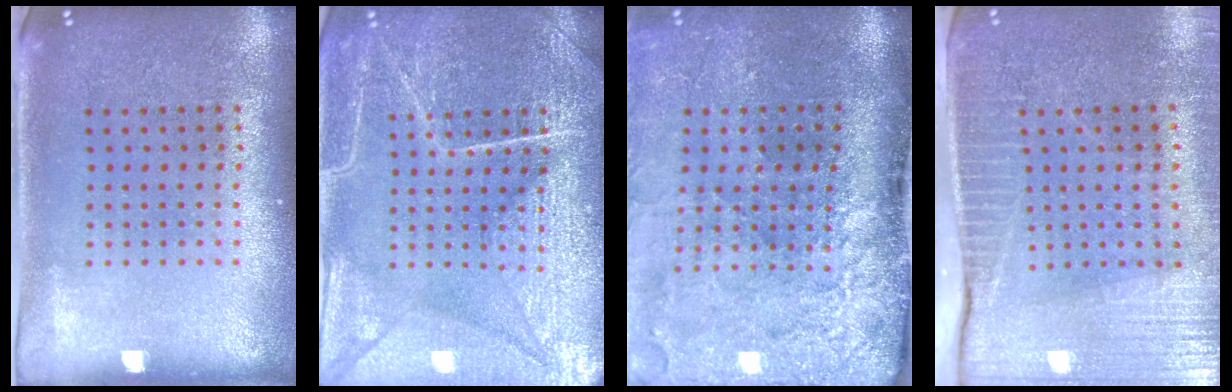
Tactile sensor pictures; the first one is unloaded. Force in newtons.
{"total": 7.1, "press": 7.1, "slide": 1.0}
{"total": 4.7, "press": 3.6, "slide": 3.0}
{"total": 3.6, "press": 3.3, "slide": 1.5}